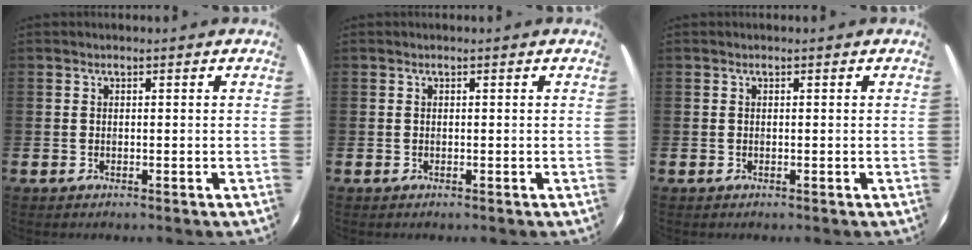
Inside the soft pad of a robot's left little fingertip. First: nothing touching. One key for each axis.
{"total": 0.0}
{"total": 0.0}